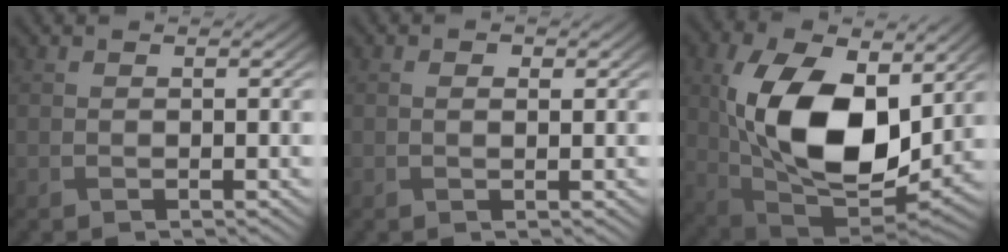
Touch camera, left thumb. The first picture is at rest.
{"total": 1.2, "force": [0.4, 0.6, 0.9], "torque": [-0.009, -0.006, 0.010]}
{"total": 16.1, "force": [2.5, 9.3, 12.8], "torque": [-0.263, -0.007, 0.055]}